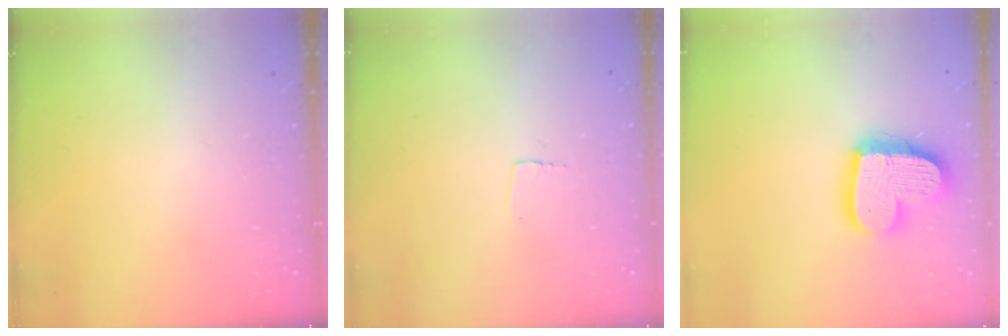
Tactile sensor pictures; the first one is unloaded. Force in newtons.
{"total": 2.3, "press": 2.3, "slide": 0.1}
{"total": 18.7, "press": 18.7, "slide": 1.5}